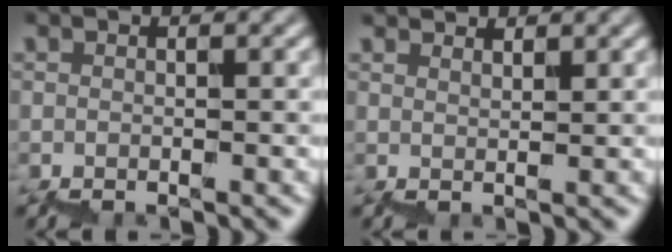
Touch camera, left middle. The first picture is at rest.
{"total": 1.7, "force": [1.6, 0.4, 0.5], "torque": [-0.001, 0.001, 0.028]}